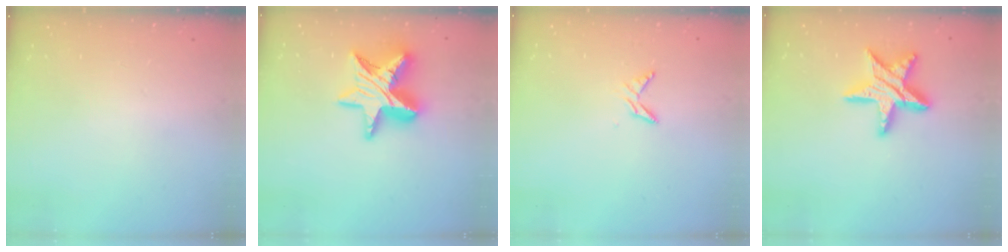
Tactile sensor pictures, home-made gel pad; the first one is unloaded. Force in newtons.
{"total": 15.9, "press": 15.9, "slide": 1.2}
{"total": 4.6, "press": 4.6, "slide": 0.6}
{"total": 15.4, "press": 15.4, "slide": 1.3}